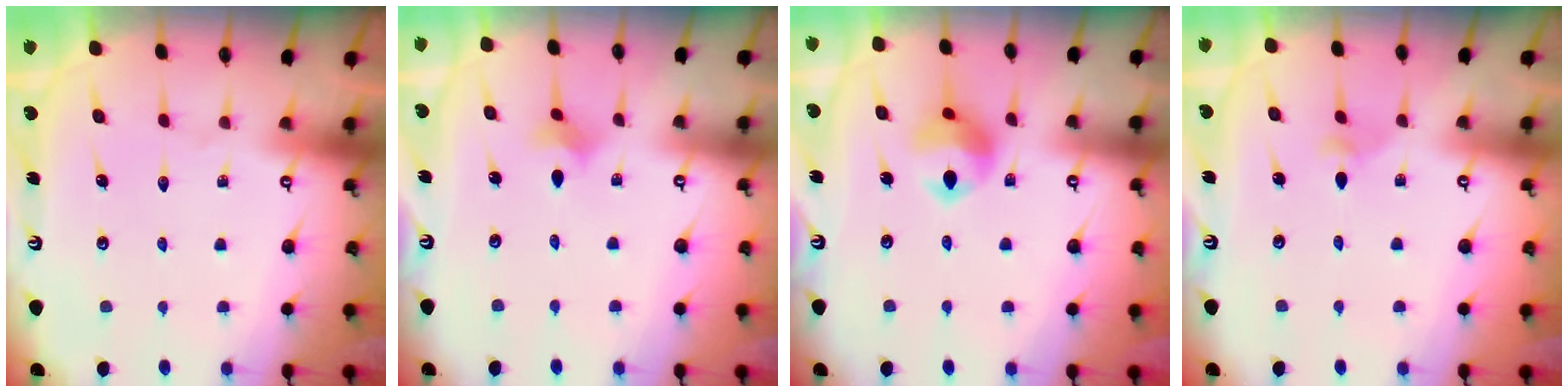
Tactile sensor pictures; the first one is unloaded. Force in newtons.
{"total": 3.0, "press": 2.9, "slide": 0.5}
{"total": 10.5, "press": 10.4, "slide": 1.4}
{"total": 2.3, "press": 2.3, "slide": 0.5}